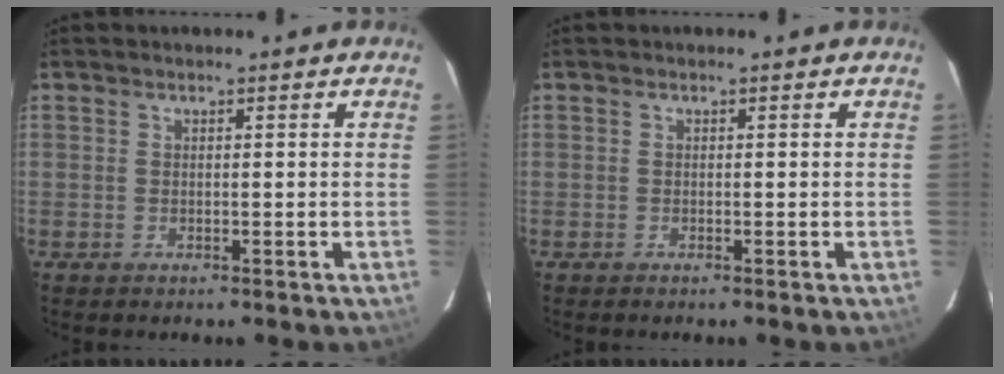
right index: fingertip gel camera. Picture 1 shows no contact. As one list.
[{"total": 0.0}]